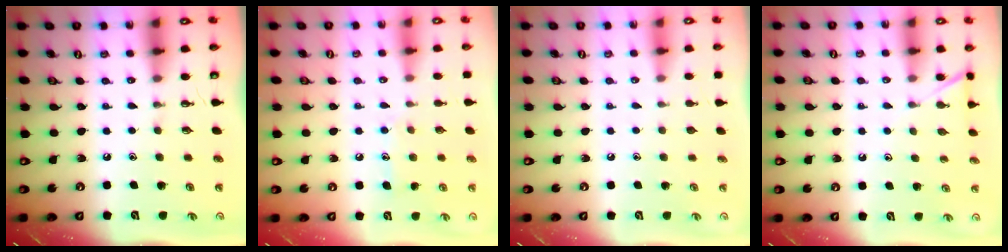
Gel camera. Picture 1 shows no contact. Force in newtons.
{"total": 7.3, "press": 7.3, "slide": 0.5}
{"total": 0.0}
{"total": 4.9, "press": 4.9, "slide": 0.6}